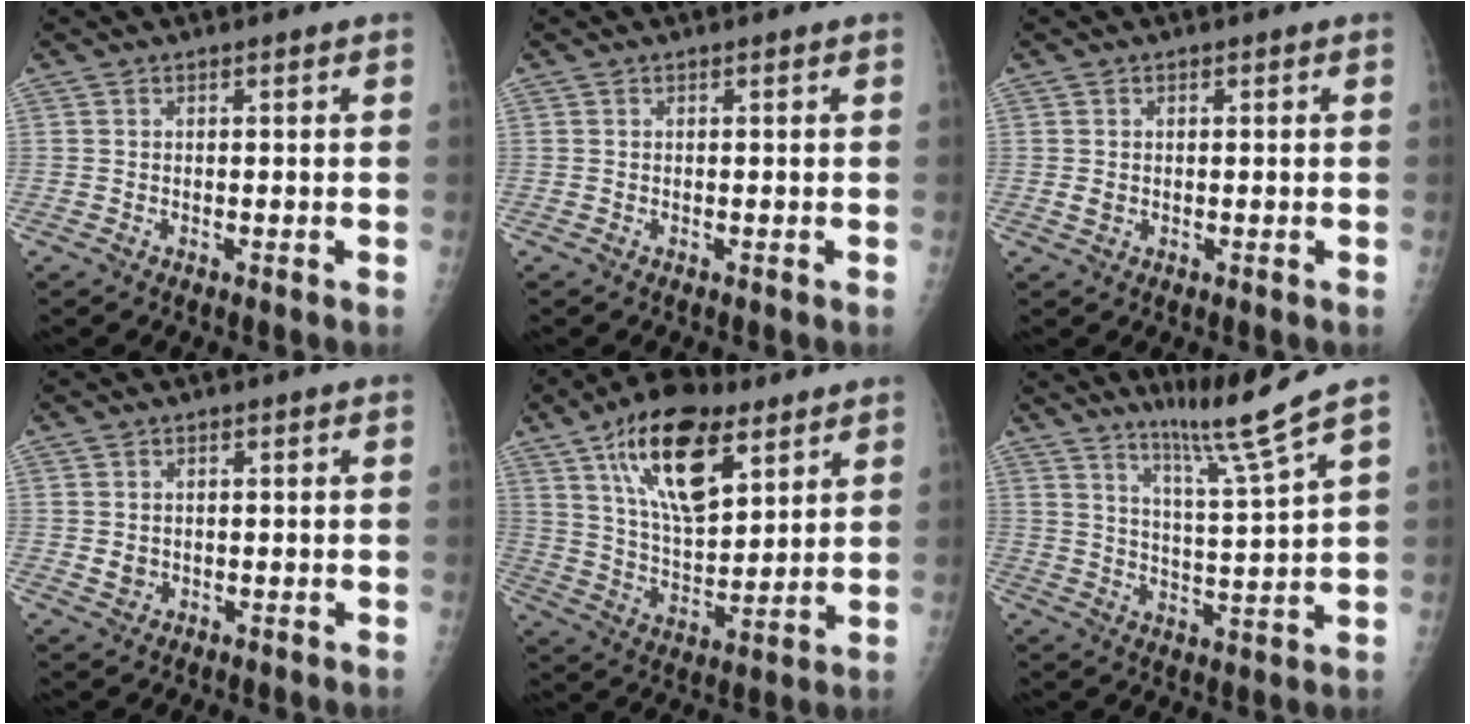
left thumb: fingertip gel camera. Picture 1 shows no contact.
{"total": 0.0}
{"total": 1.6, "force": [-0.1, 1.3, 1.0], "torque": [-0.014, 0.000, -0.001]}
{"total": 2.4, "force": [0.0, 2.2, 1.1], "torque": [-0.006, 0.000, 0.006]}
{"total": 19.0, "force": [9.7, 8.9, 13.7], "torque": [-0.201, -0.038, 0.171]}
{"total": 9.3, "force": [7.1, -2.2, 5.6], "torque": [-0.092, -0.066, 0.129]}